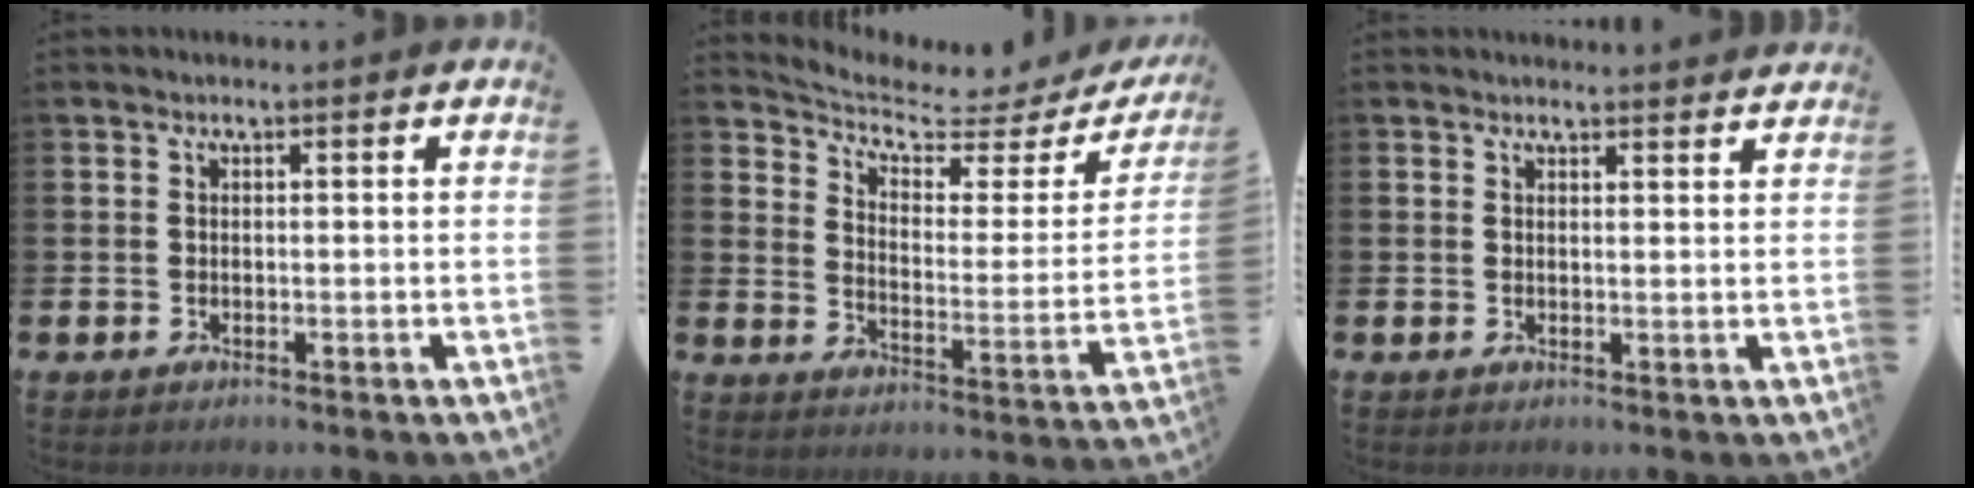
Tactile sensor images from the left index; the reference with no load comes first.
{"total": 4.6, "force": [3.9, 1.6, 1.8], "torque": [-0.065, -0.037, 0.059]}
{"total": 1.8, "force": [1.7, 0.1, -0.1], "torque": [0.008, -0.013, 0.030]}